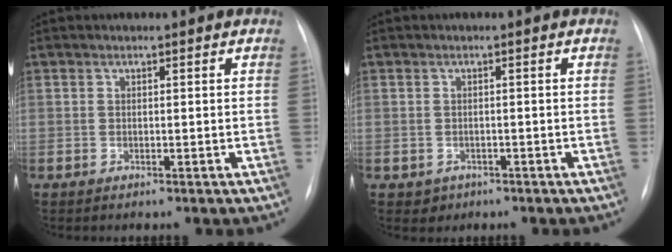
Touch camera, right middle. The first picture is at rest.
{"total": 1.7, "force": [-0.8, 1.5, 0.1], "torque": [-0.001, 0.006, -0.006]}